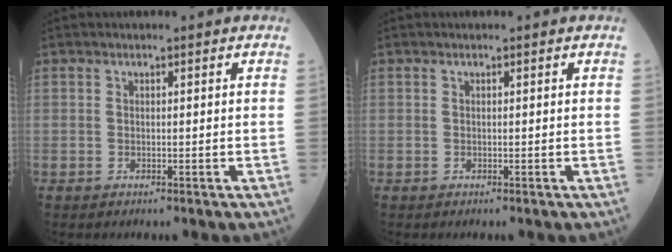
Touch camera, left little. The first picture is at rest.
{"total": 0.0}